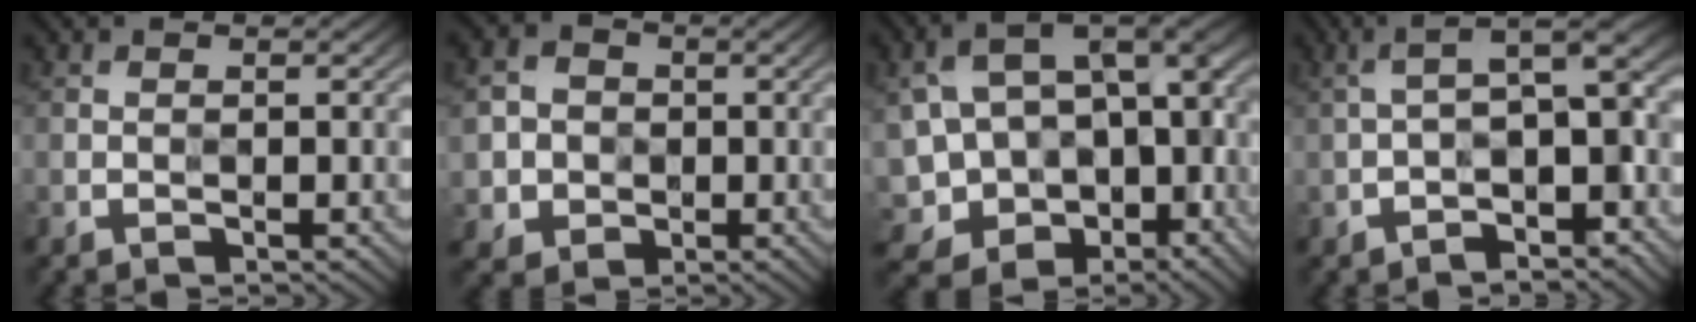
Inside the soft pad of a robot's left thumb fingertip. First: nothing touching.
{"total": 4.9, "force": [-0.4, 4.7, 1.4], "torque": [-0.038, -0.006, -0.020]}
{"total": 14.3, "force": [-4.0, 10.4, 9.0], "torque": [-0.202, -0.033, -0.054]}
{"total": 8.2, "force": [-2.2, 2.6, 7.4], "torque": [-0.114, 0.014, -0.033]}